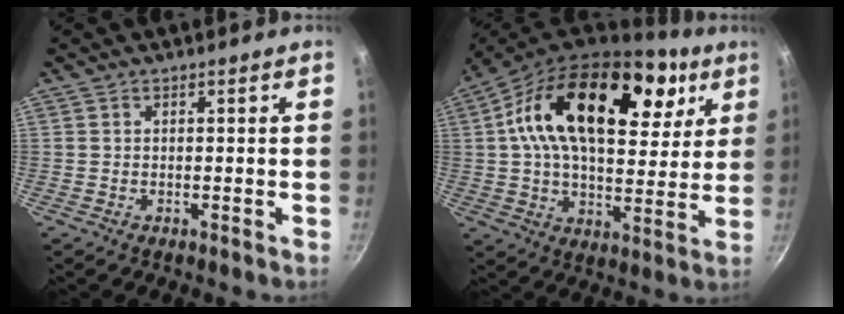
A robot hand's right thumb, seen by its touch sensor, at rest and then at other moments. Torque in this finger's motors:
{"motor_torque": [0.15, 4.86, 1.31, -0.63, 0.42]}